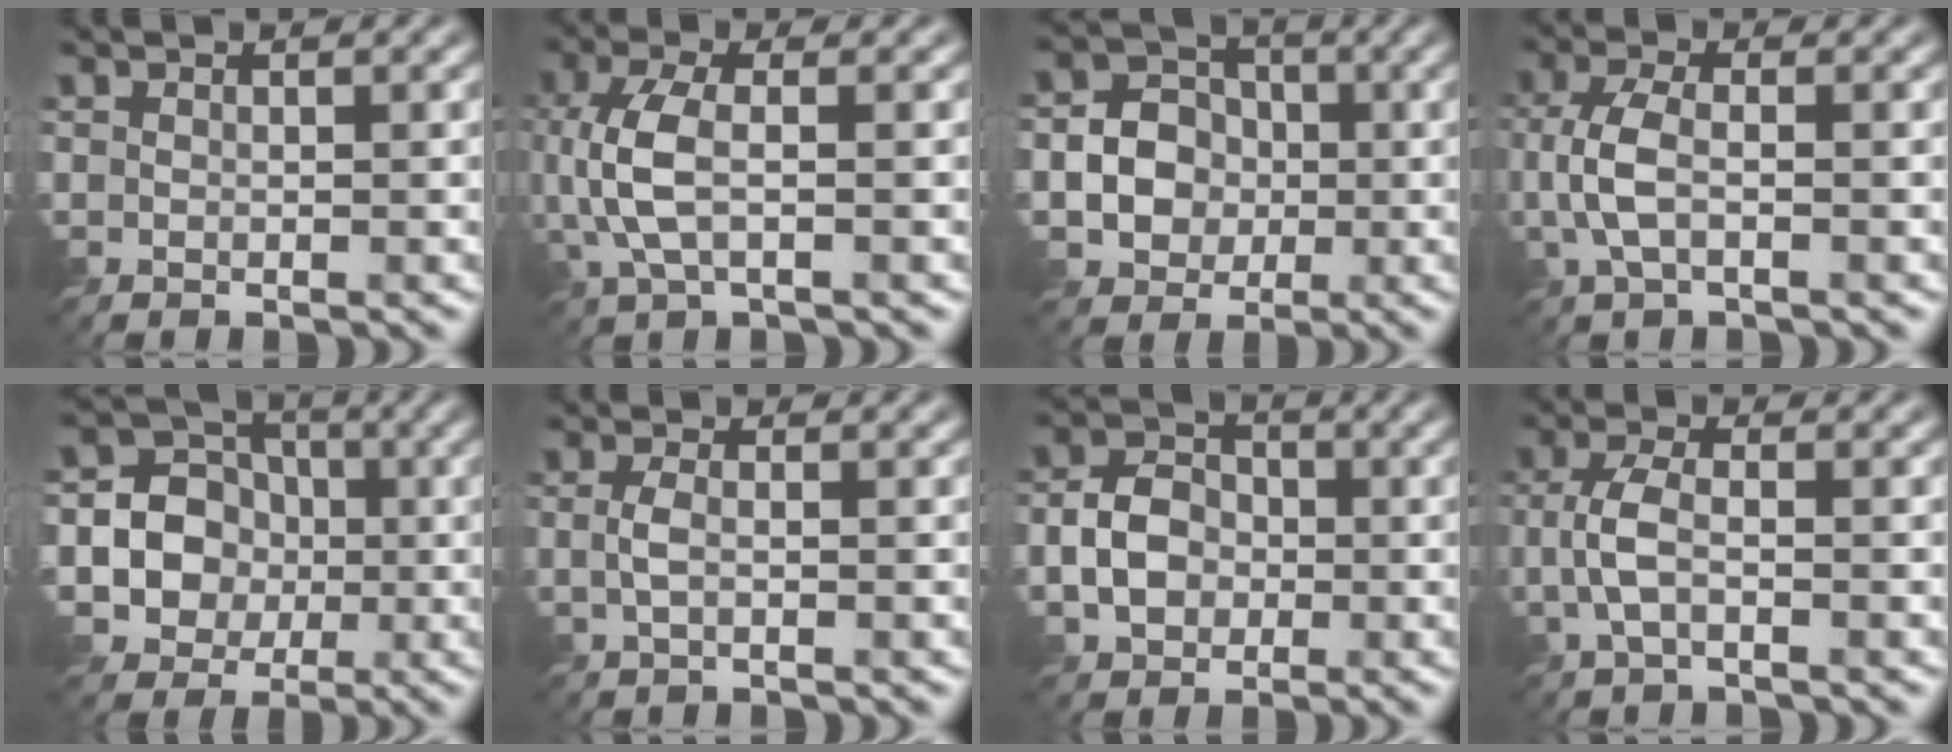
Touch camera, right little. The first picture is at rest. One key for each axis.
{"total": 5.1, "fx": -0.5, "fy": 2.4, "fz": 4.5, "tx": -0.116, "ty": -0.001, "tz": -0.011}
{"total": 5.1, "fx": -1.0, "fy": 4.5, "fz": 2.2, "tx": -0.024, "ty": 0.004, "tz": -0.035}
{"total": 3.8, "fx": -0.8, "fy": 1.7, "fz": 3.3, "tx": -0.082, "ty": 0.002, "tz": -0.022}
{"total": 8.2, "fx": -1.4, "fy": 7.6, "fz": 2.8, "tx": -0.056, "ty": 0.013, "tz": -0.048}
{"total": 1.5, "fx": -0.5, "fy": 0.4, "fz": 1.3, "tx": -0.029, "ty": 0.001, "tz": -0.014}
{"total": 4.2, "fx": -1.3, "fy": 3.3, "fz": 2.2, "tx": -0.037, "ty": 0.005, "tz": -0.029}
{"total": 3.1, "fx": -0.8, "fy": 1.2, "fz": 2.7, "tx": -0.064, "ty": 0.002, "tz": -0.021}